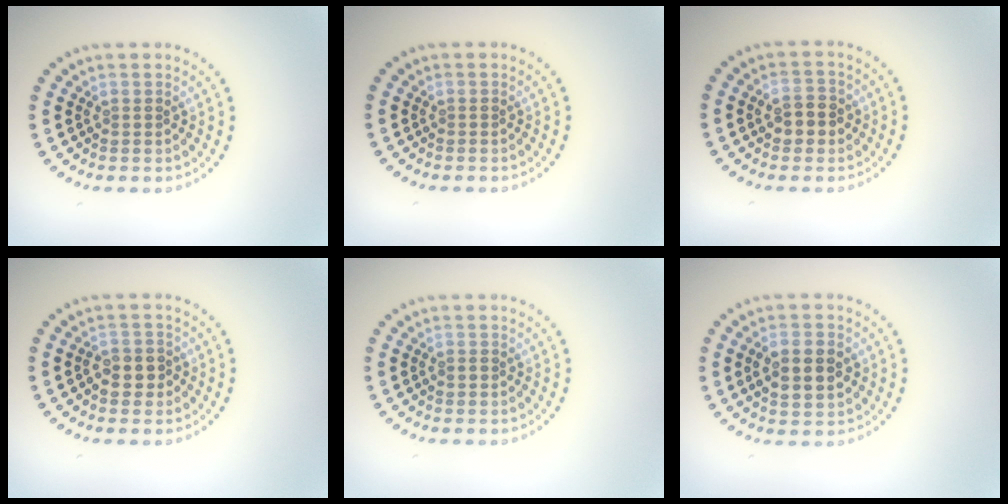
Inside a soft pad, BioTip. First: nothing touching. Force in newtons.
{"total": 0.0}
{"total": 2.5, "press": 2.5, "slide": 0.2}
{"total": 1.9, "press": 1.8, "slide": 0.5}
{"total": 1.0, "press": 1.0, "slide": 0.2}
{"total": 4.8, "press": 4.8, "slide": 0.4}